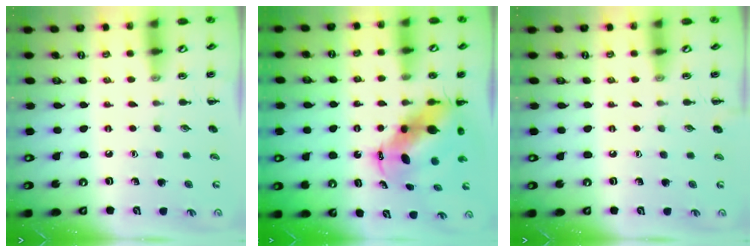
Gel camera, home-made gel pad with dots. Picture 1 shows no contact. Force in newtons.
{"total": 8.9, "press": 8.6, "slide": 2.3}
{"total": 0.0}